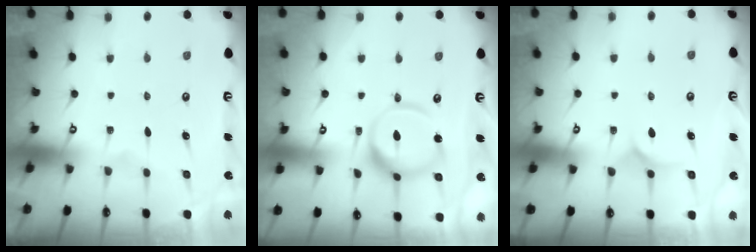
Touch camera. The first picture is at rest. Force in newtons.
{"total": 13.3, "press": 13.3, "slide": 1.3}
{"total": 7.2, "press": 7.2, "slide": 0.3}